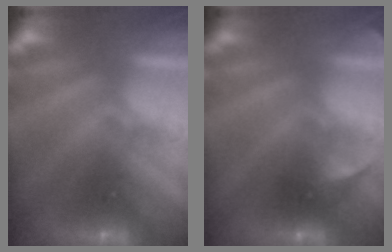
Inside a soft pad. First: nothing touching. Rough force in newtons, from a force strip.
{"total": 2.2}